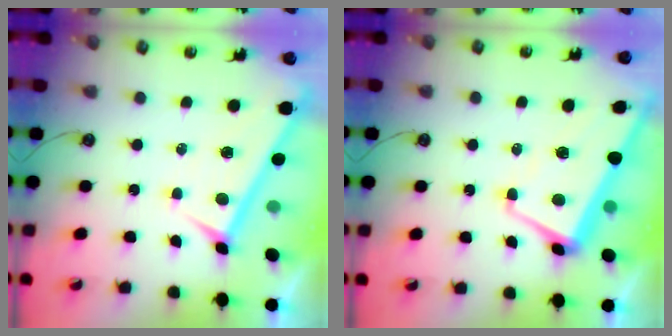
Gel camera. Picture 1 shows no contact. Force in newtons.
{"total": 1.6, "press": 1.2, "slide": 1.1}